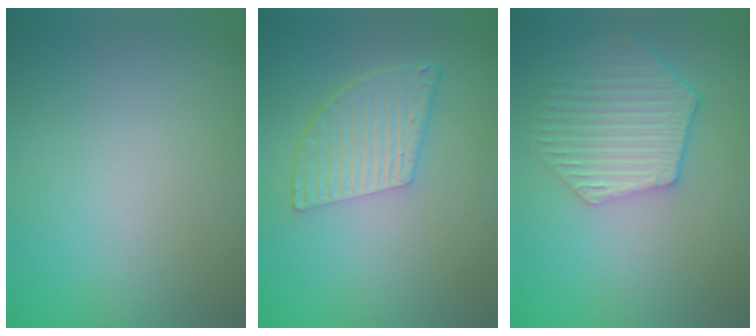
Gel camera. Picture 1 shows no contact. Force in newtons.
{"total": 5.2, "press": 3.8, "slide": 3.6}
{"total": 5.7, "press": 4.7, "slide": 3.3}